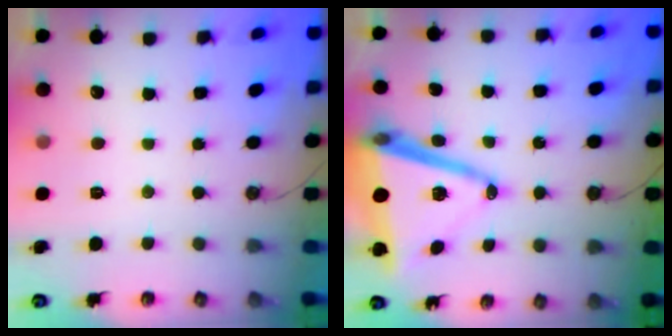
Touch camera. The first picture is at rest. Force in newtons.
{"total": 16.6, "press": 16.1, "slide": 4.0}